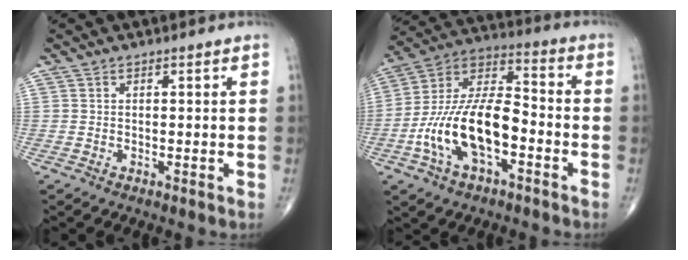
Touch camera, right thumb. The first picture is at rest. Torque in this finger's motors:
{"motor_torque": [2.40, 2.40, 1.38, -1.39, 0.23]}